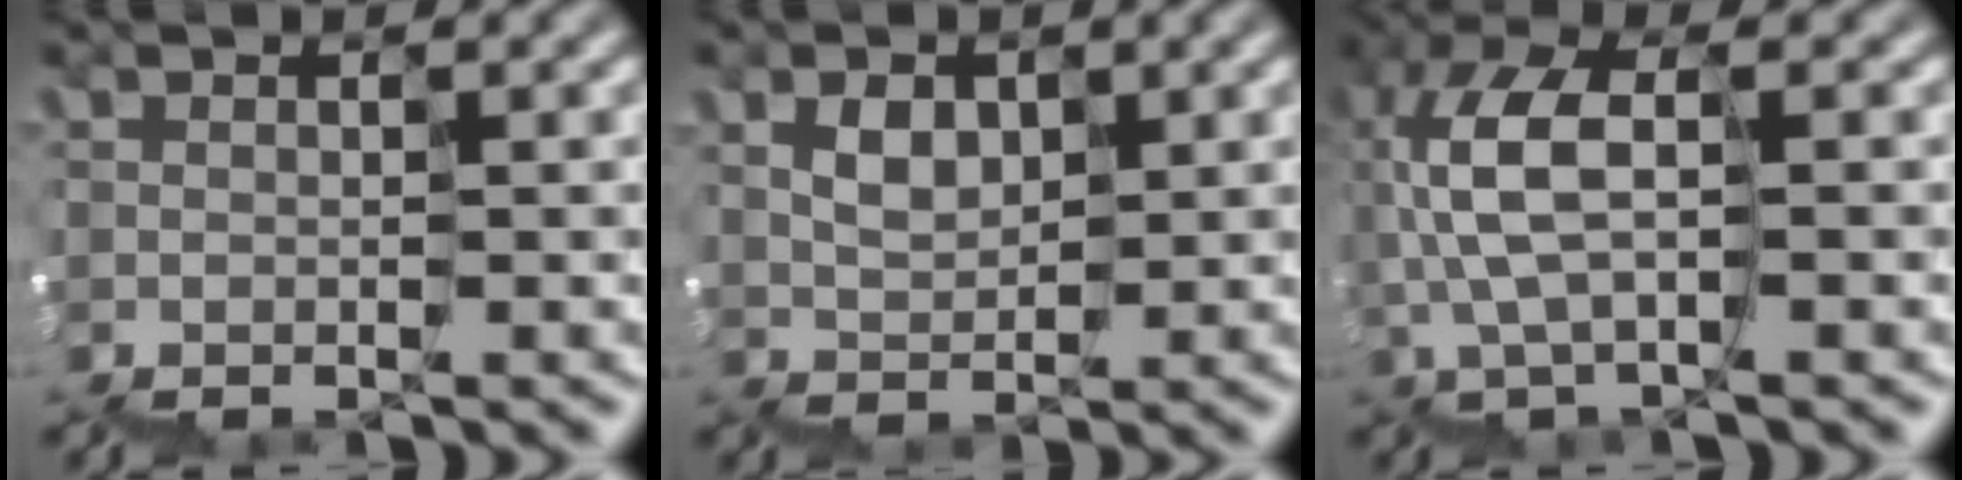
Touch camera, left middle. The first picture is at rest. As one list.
[{"total": 1.8, "force": [1.2, 0.2, -1.3], "torque": [0.006, 0.018, 0.026]}, {"total": 4.6, "force": [1.3, 1.6, 4.1], "torque": [-0.118, 0.029, 0.022]}]